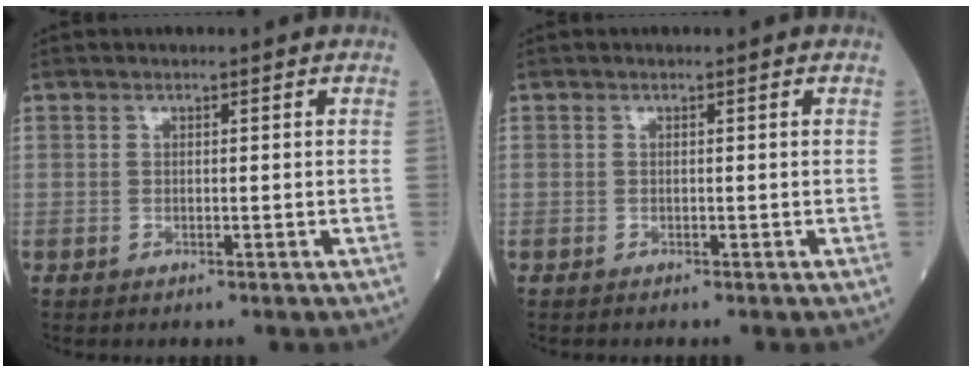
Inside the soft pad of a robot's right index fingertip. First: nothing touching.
{"total": 0.0}